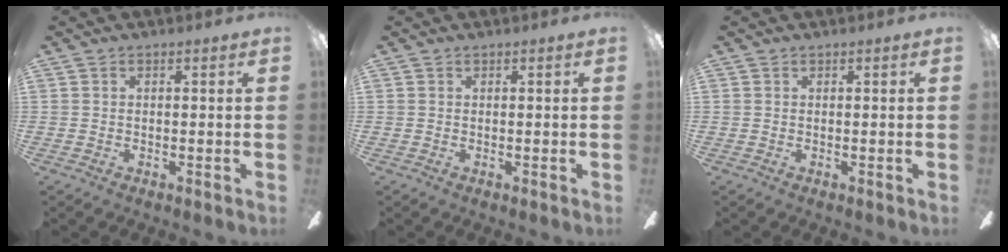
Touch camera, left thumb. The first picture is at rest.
{"total": 0.0}
{"total": 0.0}